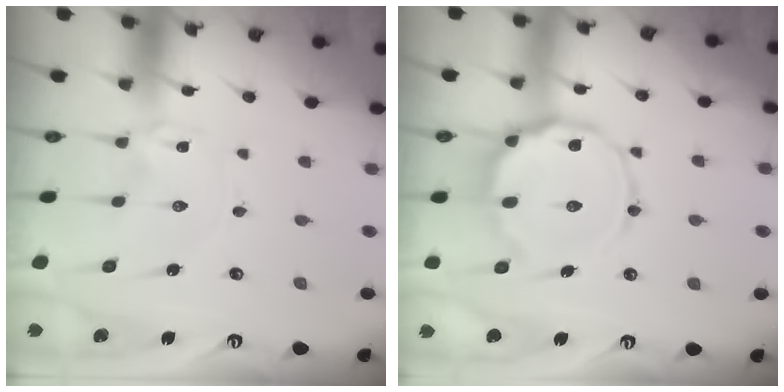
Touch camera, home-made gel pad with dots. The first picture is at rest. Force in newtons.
{"total": 15.9, "press": 15.8, "slide": 1.4}